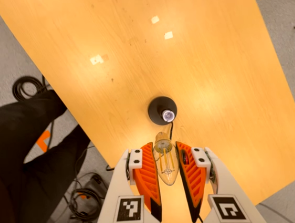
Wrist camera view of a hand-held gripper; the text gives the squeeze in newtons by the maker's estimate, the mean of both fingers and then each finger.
{"total": 15.6, "left": 17.3, "right": 13.9}